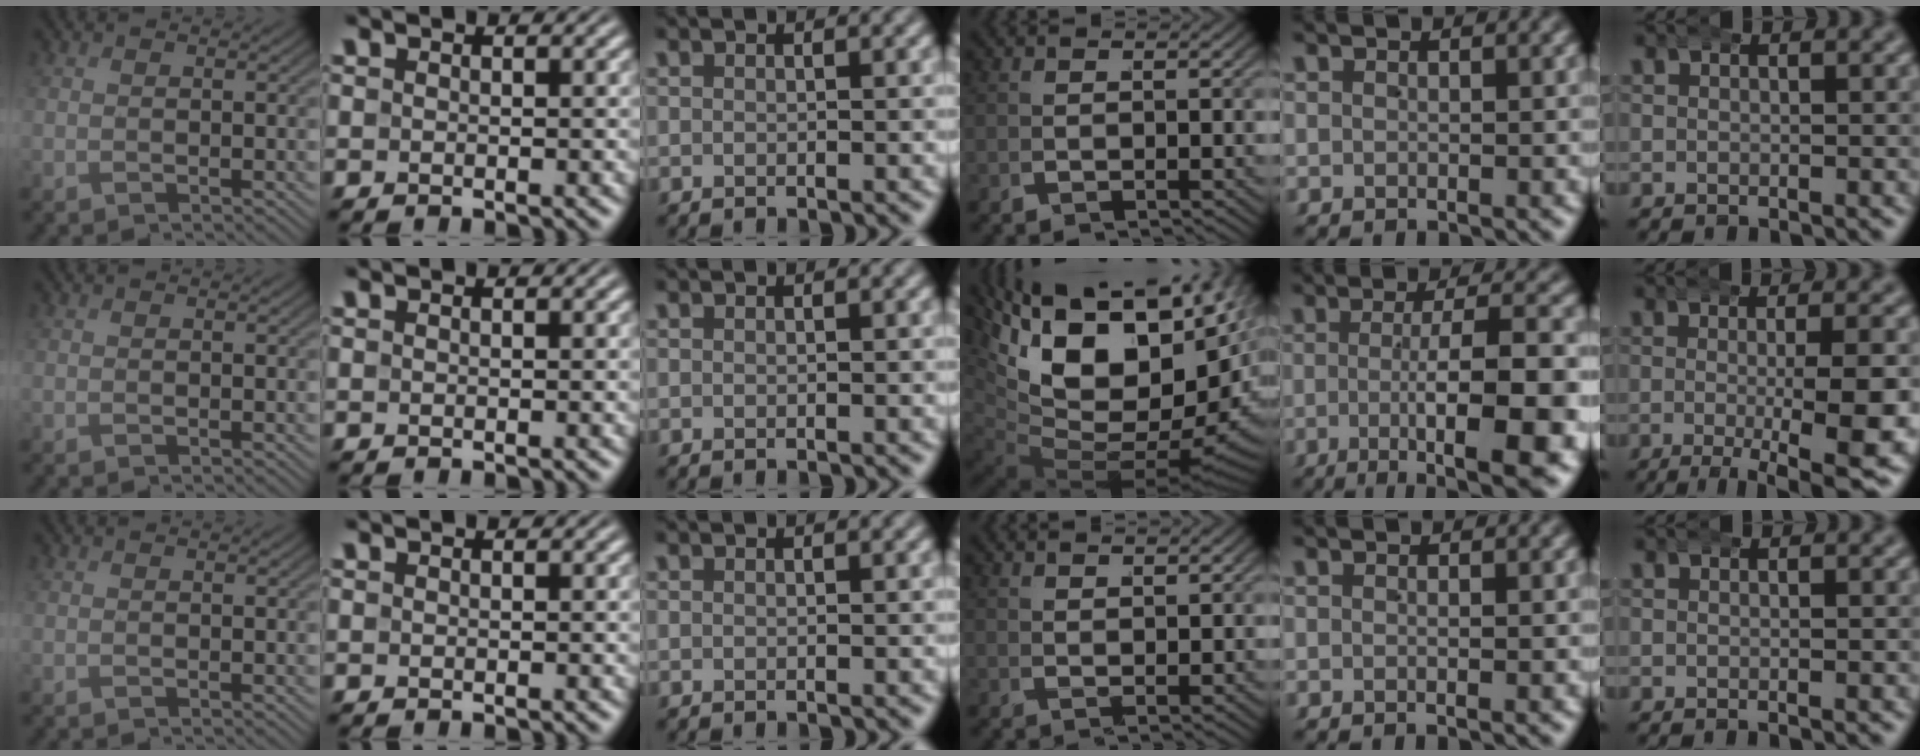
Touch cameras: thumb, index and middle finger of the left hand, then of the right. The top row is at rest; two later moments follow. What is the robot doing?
{"motion": "wrap", "object": "arm wrap"}